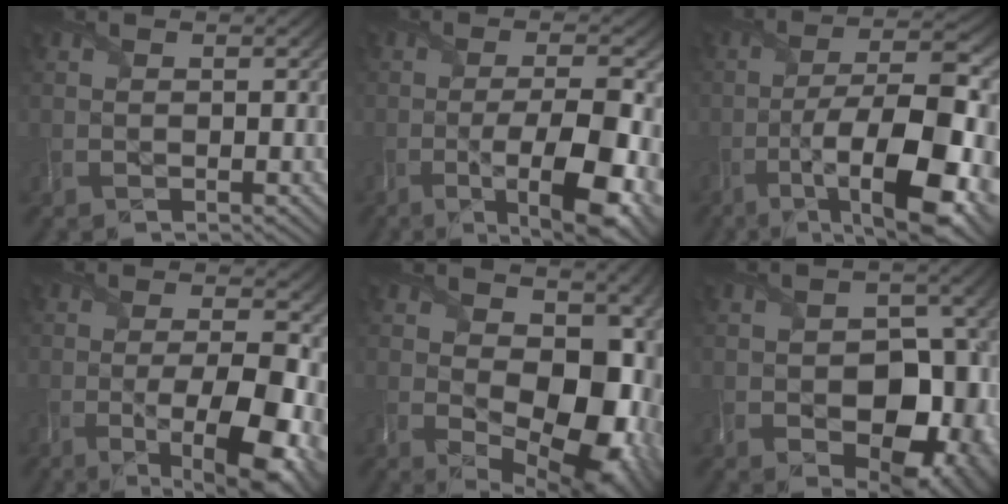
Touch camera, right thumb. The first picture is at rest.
{"total": 11.7, "force": [-4.1, 3.5, 10.4], "torque": [-0.141, -0.002, -0.061]}
{"total": 16.6, "force": [-6.2, 5.8, 14.2], "torque": [-0.217, -0.001, -0.097]}
{"total": 12.8, "force": [-3.9, 4.4, 11.4], "torque": [-0.163, -0.011, -0.052]}
{"total": 15.0, "force": [0.7, 9.5, 11.6], "torque": [-0.154, -0.027, 0.032]}
{"total": 12.8, "force": [-3.6, 8.9, 8.5], "torque": [-0.086, -0.020, -0.036]}